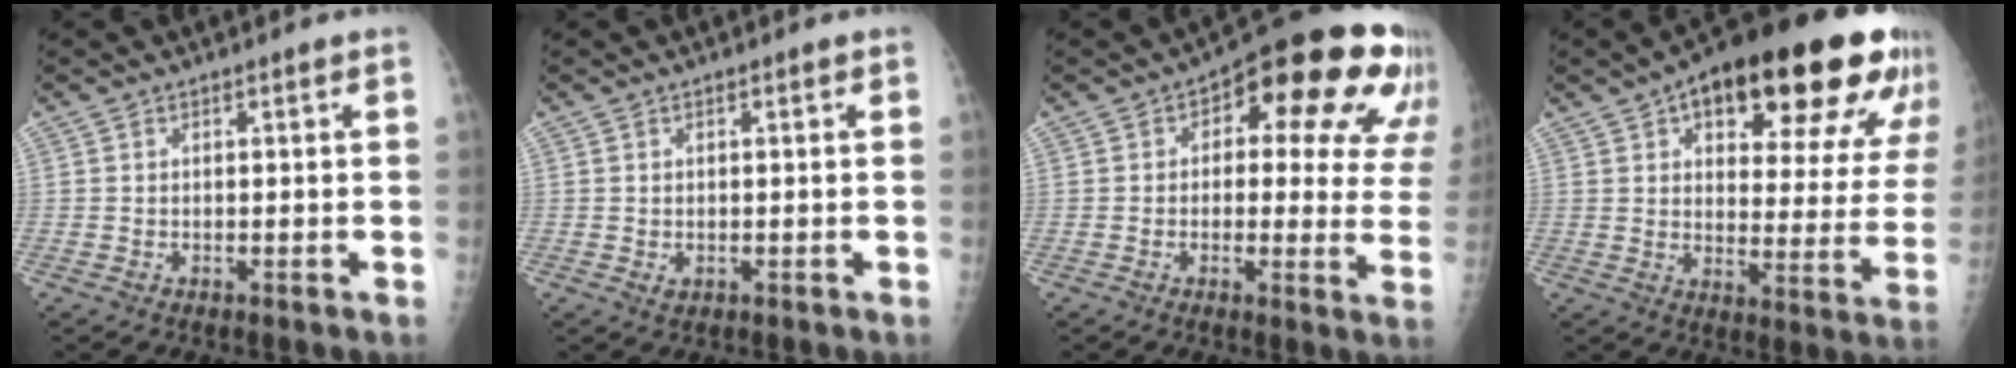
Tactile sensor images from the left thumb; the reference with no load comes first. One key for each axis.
{"total": 1.3, "fx": -0.1, "fy": 0.9, "fz": 0.8, "tx": -0.009, "ty": -0.002, "tz": 0.003}
{"total": 19.5, "fx": 8.3, "fy": 9.4, "fz": 14.9, "tx": -0.131, "ty": 0.002, "tz": 0.091}
{"total": 27.9, "fx": 15.7, "fy": 10.9, "fz": 20.3, "tx": -0.246, "ty": -0.016, "tz": 0.213}